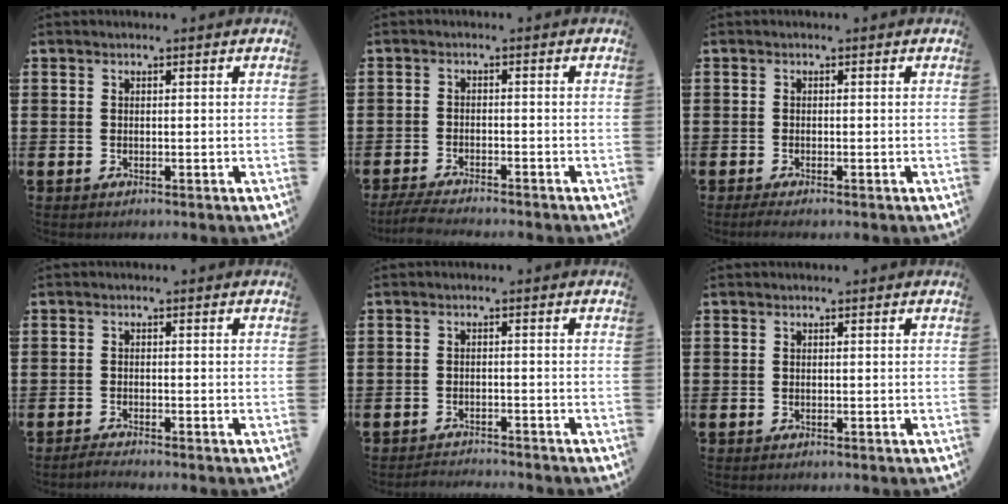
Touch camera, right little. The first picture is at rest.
{"total": 2.6, "force": [-2.5, 0.0, 1.0], "torque": [-0.016, 0.003, -0.048]}
{"total": 0.8, "force": [-0.4, 0.1, 0.7], "torque": [-0.011, -0.002, -0.007]}
{"total": 1.0, "force": [-0.9, -0.1, 0.5], "torque": [-0.009, -0.001, -0.017]}
{"total": 1.6, "force": [-1.6, -0.1, 0.0], "torque": [-0.003, 0.004, -0.032]}
{"total": 0.0}